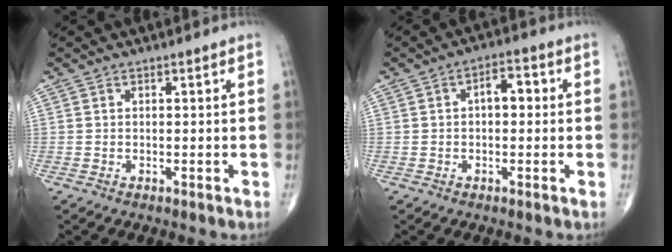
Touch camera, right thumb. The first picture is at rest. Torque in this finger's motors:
{"motor_torque": [0.36, 1.27, 0.63, 0.04, 0.02]}